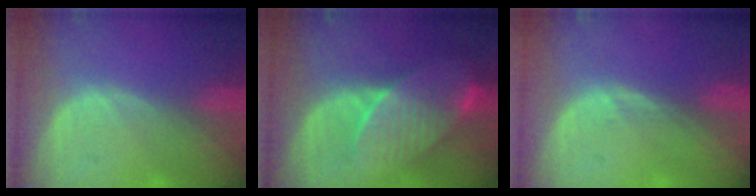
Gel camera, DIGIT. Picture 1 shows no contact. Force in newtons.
{"total": 8.2, "press": 7.9, "slide": 2.2}
{"total": 0.8, "press": 0.6, "slide": 0.6}